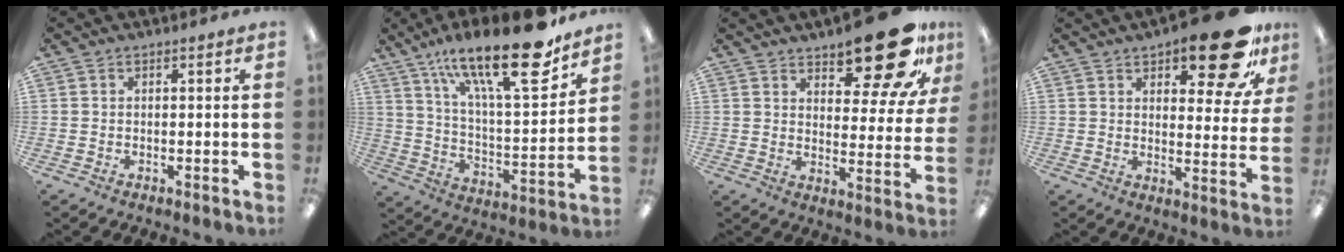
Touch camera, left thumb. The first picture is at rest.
{"total": 25.3, "force": [17.0, 7.1, 17.3], "torque": [-0.270, -0.103, 0.277]}
{"total": 19.0, "force": [13.9, 7.0, 10.9], "torque": [-0.137, -0.093, 0.229]}
{"total": 18.2, "force": [12.0, 6.6, 11.9], "torque": [-0.159, -0.068, 0.194]}